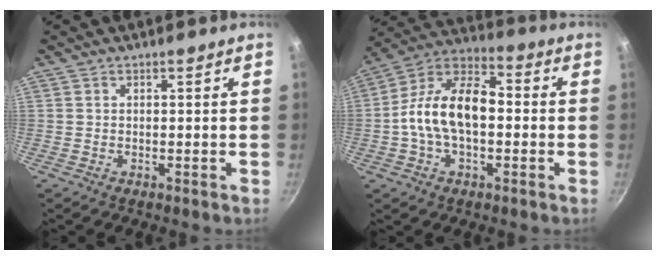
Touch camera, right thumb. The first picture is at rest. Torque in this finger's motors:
{"motor_torque": [0.64, 1.27, 0.67, -0.62, 0.22]}